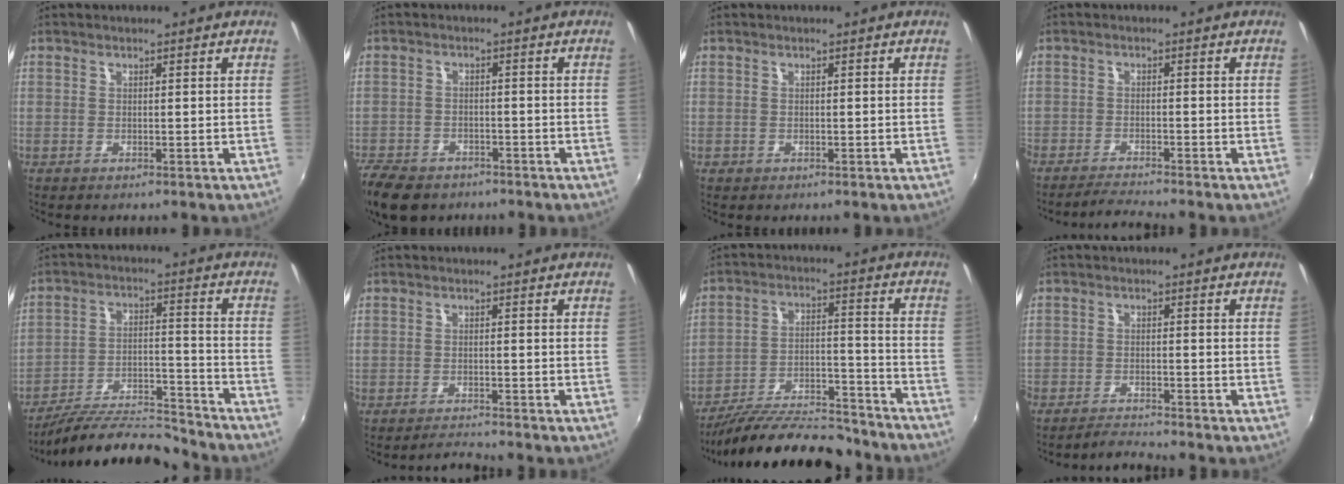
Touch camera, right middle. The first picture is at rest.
{"total": 10.1, "force": [-7.4, 5.5, 4.1], "torque": [-0.121, -0.012, -0.128]}
{"total": 0.7, "force": [-0.4, 0.6, 0.1], "torque": [-0.002, -0.004, -0.007]}
{"total": 3.6, "force": [-3.5, -0.7, 0.7], "torque": [-0.035, -0.007, -0.068]}
{"total": 15.2, "force": [-14.2, 2.4, 4.7], "torque": [-0.097, 0.006, -0.225]}
{"total": 2.6, "force": [-2.6, -0.5, 0.1], "torque": [-0.014, -0.003, -0.048]}
{"total": 20.8, "force": [-18.2, 5.3, 8.7], "torque": [-0.156, 0.002, -0.263]}
{"total": 3.7, "force": [-3.7, -0.4, 0.4], "torque": [-0.027, -0.007, -0.071]}